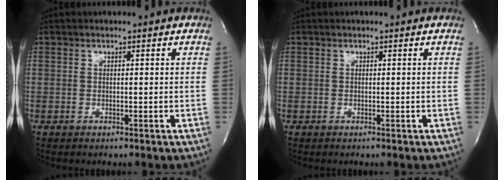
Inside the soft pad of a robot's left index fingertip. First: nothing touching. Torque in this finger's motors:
{"motor_torque": [0.04, 0.01, 0.00, -0.01]}